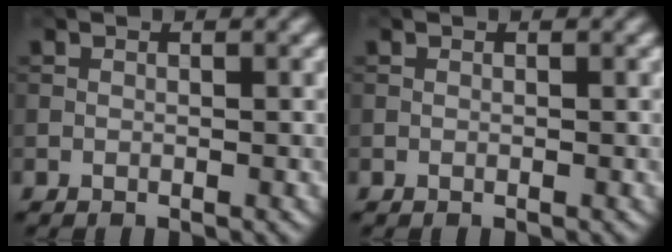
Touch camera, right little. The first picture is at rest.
{"total": 0.0}